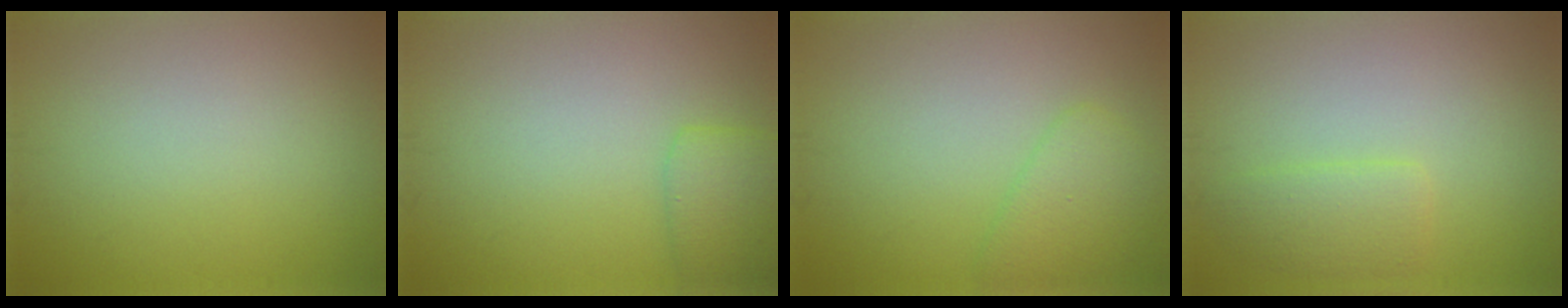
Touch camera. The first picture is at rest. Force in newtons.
{"total": 2.4, "press": 2.4, "slide": 0.1}
{"total": 2.7, "press": 2.6, "slide": 0.2}
{"total": 2.1, "press": 2.1, "slide": 0.2}